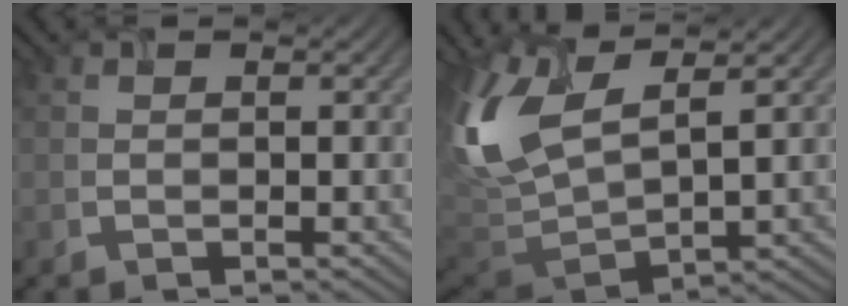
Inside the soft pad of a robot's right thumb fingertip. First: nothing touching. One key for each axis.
{"total": 10.9, "fx": 4.1, "fy": 4.6, "fz": 8.9, "tx": -0.233, "ty": 0.002, "tz": 0.088}